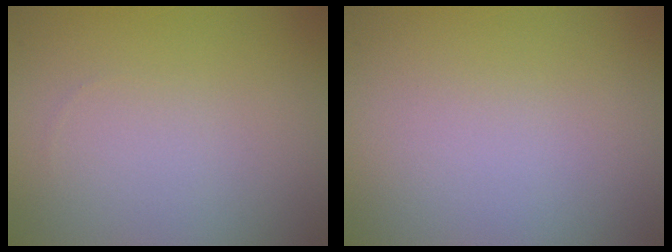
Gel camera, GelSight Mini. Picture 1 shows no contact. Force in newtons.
{"total": 0.0}